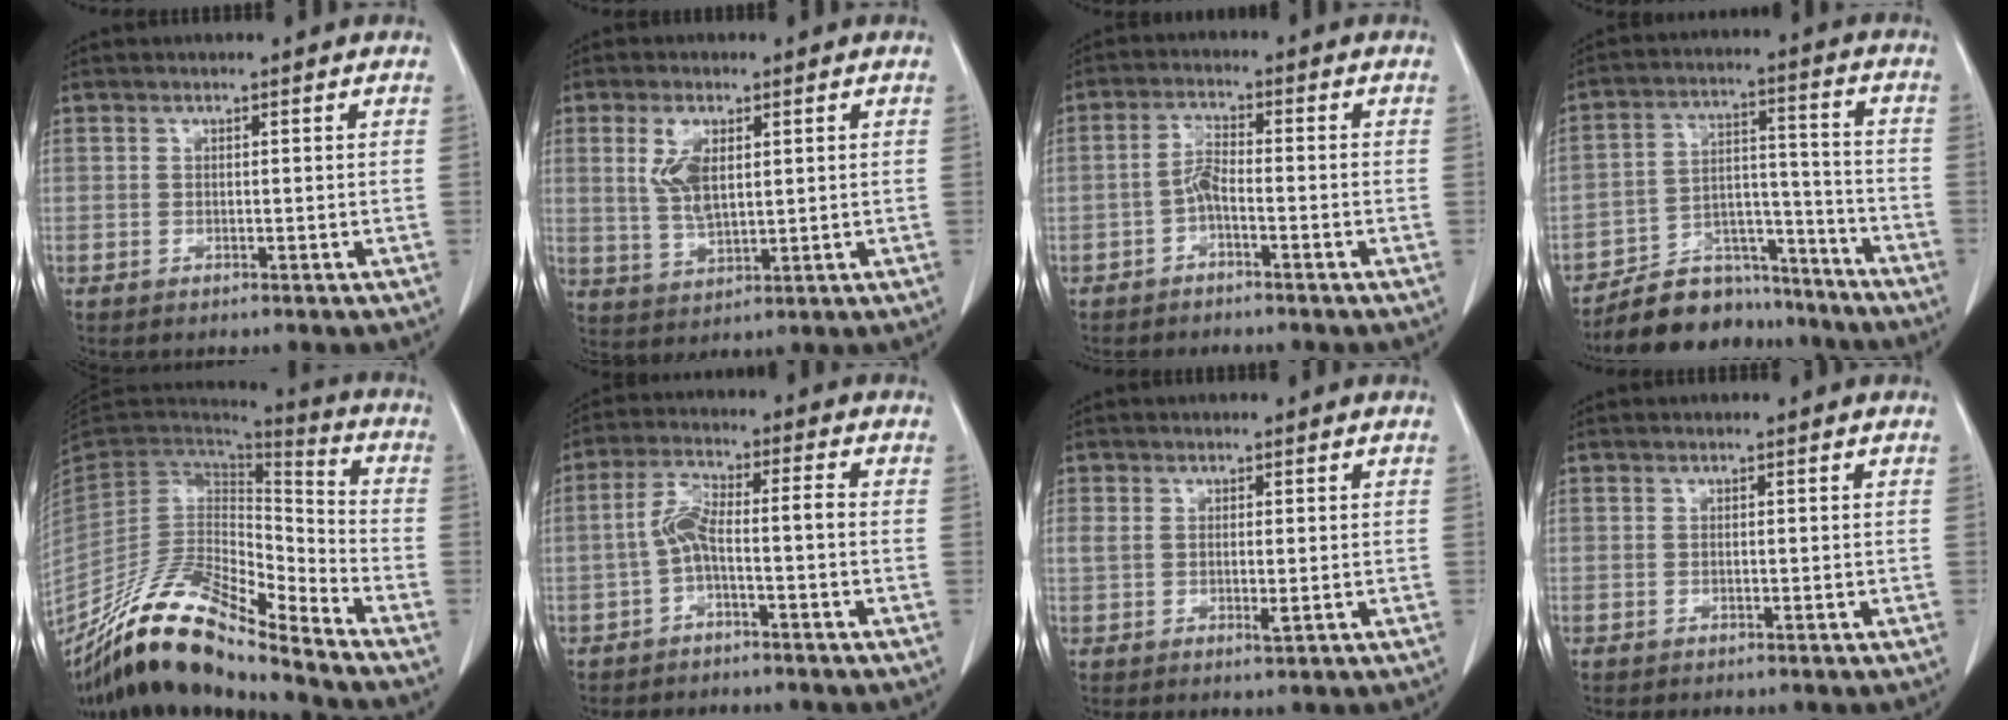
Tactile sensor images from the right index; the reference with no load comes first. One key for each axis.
{"total": 6.5, "fx": 1.8, "fy": 2.9, "fz": 5.6, "tx": -0.123, "ty": 0.006, "tz": 0.043}
{"total": 3.5, "fx": -1.8, "fy": 1.0, "fz": 2.9, "tx": -0.066, "ty": 0.010, "tz": -0.034}
{"total": 13.1, "fx": -11.8, "fy": 5.3, "fz": 2.1, "tx": -0.021, "ty": 0.051, "tz": -0.194}
{"total": 21.3, "fx": -17.5, "fy": 3.1, "fz": 11.7, "tx": -0.241, "ty": -0.002, "tz": -0.331}
{"total": 6.3, "fx": -1.6, "fy": 1.4, "fz": 5.9, "tx": -0.124, "ty": 0.029, "tz": -0.031}
{"total": 3.4, "fx": -0.1, "fy": 1.6, "fz": 3.0, "tx": -0.076, "ty": 0.007, "tz": 0.003}
{"total": 0.0}